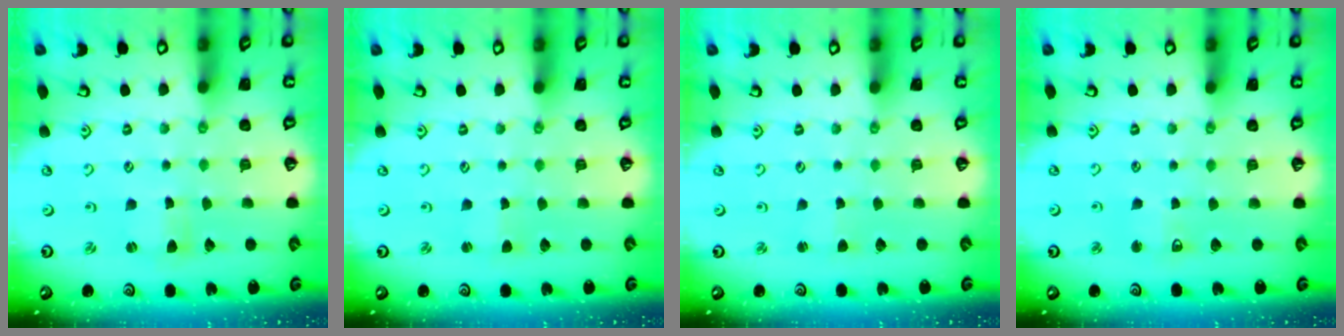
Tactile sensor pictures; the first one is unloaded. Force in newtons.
{"total": 1.4, "press": 1.4, "slide": 0.3}
{"total": 1.6, "press": 1.6, "slide": 0.2}
{"total": 4.4, "press": 4.3, "slide": 0.8}